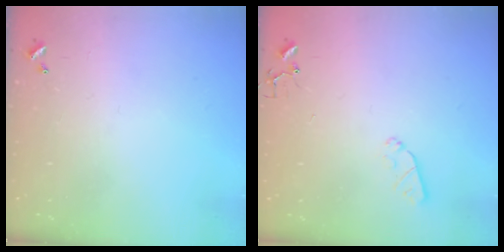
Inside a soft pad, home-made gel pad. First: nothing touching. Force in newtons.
{"total": 5.2, "press": 5.2, "slide": 0.8}